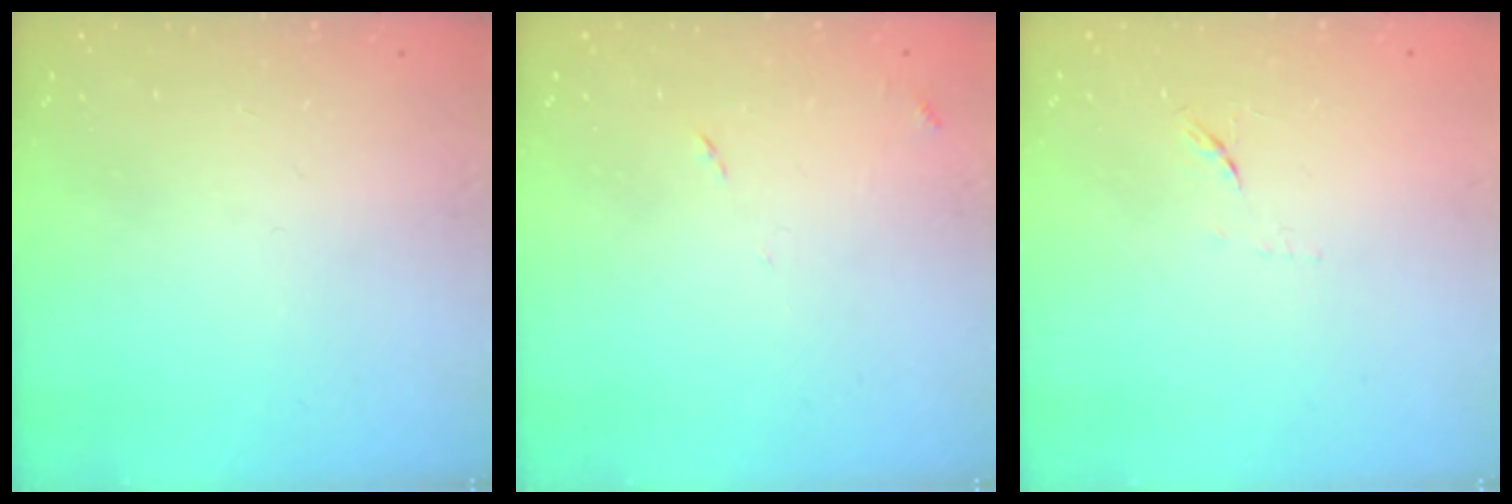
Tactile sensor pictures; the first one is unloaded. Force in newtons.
{"total": 7.4, "press": 7.4, "slide": 0.7}
{"total": 6.2, "press": 6.1, "slide": 0.9}